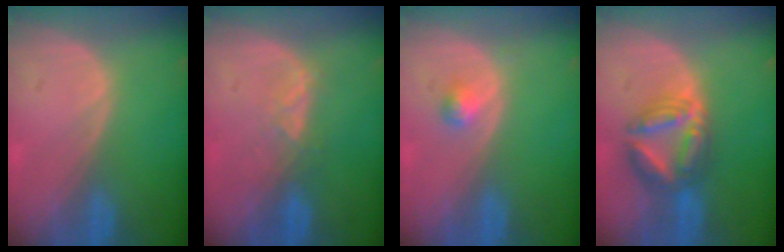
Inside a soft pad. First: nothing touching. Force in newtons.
{"total": 2.6, "press": 2.5, "slide": 0.8}
{"total": 1.7, "press": 1.7, "slide": 0.2}
{"total": 7.3, "press": 7.3, "slide": 0.6}